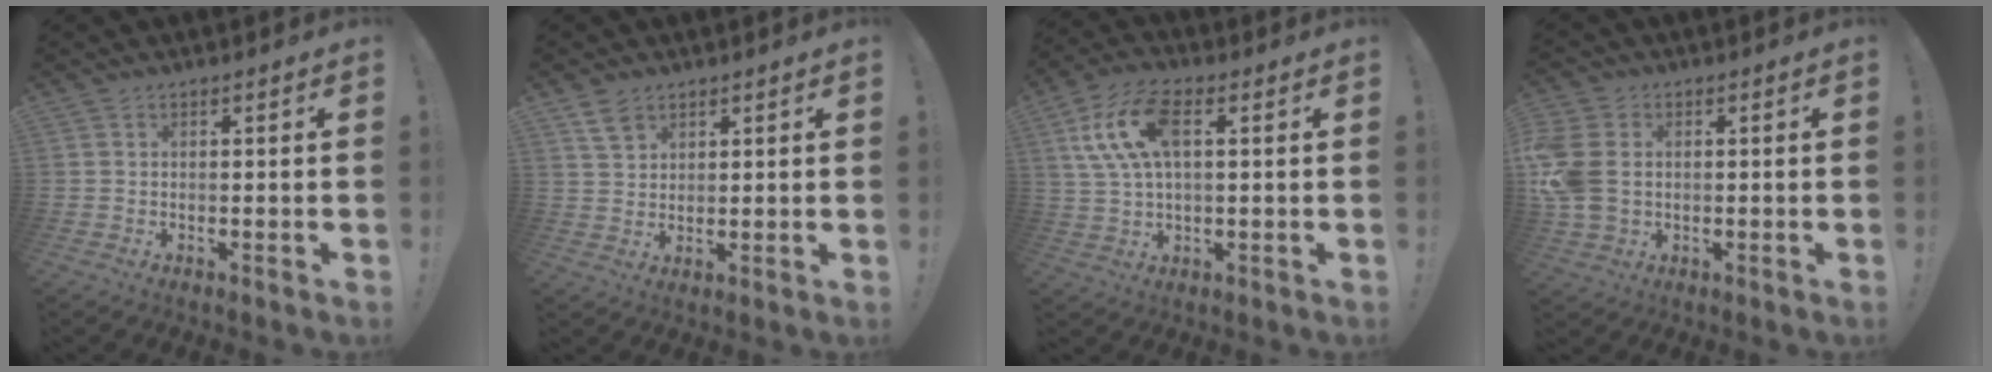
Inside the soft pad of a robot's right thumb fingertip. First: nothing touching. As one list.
[{"total": 5.0, "force": [3.4, 3.1, 2.1], "torque": [-0.026, -0.015, 0.063]}, {"total": 13.8, "force": [3.8, 7.0, 11.2], "torque": [-0.231, 0.006, 0.072]}, {"total": 10.8, "force": [0.7, 8.1, 7.1], "torque": [-0.155, 0.000, 0.018]}]